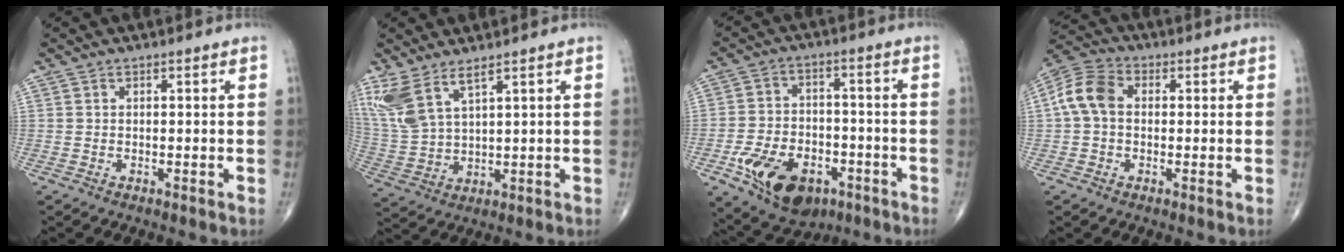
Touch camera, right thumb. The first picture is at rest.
{"total": 9.3, "force": [6.0, 3.0, 6.4], "torque": [-0.153, -0.024, 0.142]}
{"total": 15.0, "force": [-6.8, 9.5, 9.5], "torque": [-0.144, 0.028, -0.104]}
{"total": 8.1, "force": [0.5, 5.8, 5.6], "torque": [-0.112, 0.027, -0.001]}